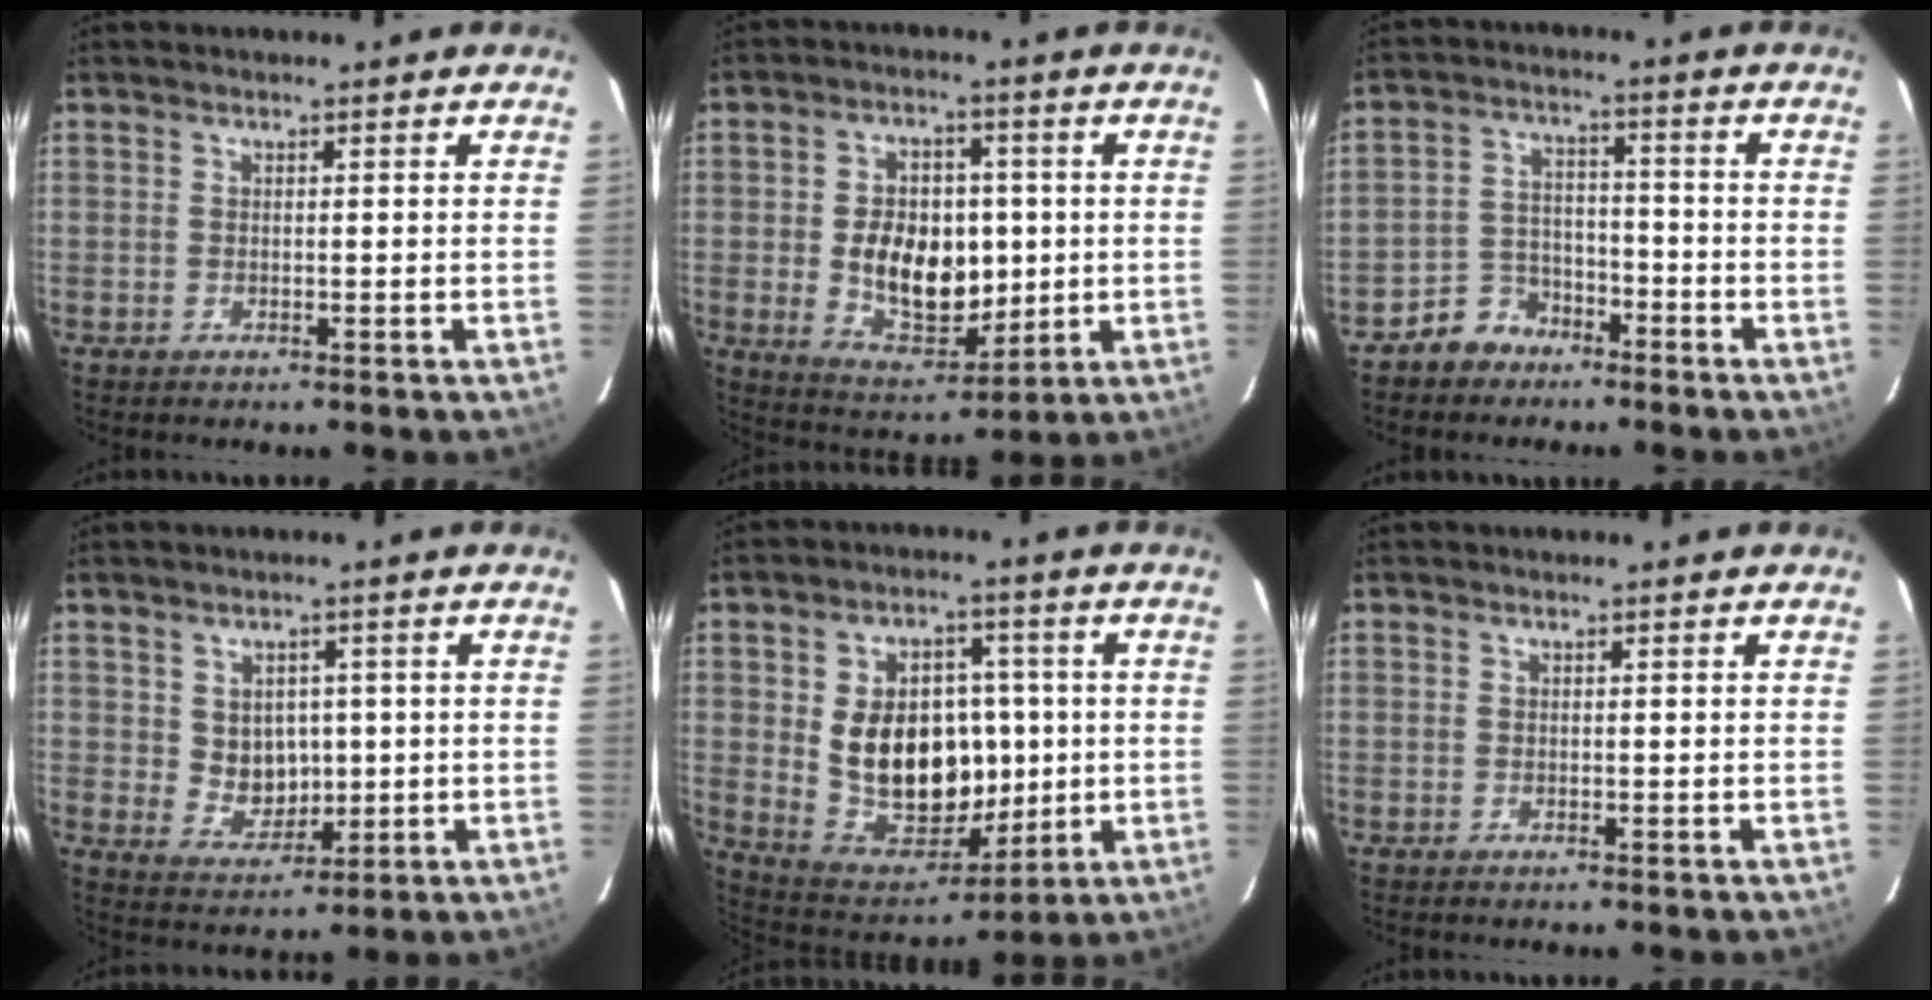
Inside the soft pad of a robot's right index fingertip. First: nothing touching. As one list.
[{"total": 13.5, "force": [-0.4, 9.0, 10.0], "torque": [-0.188, 0.005, 0.012]}, {"total": 6.7, "force": [-4.9, 4.5, 0.7], "torque": [-0.029, 0.026, -0.082]}, {"total": 6.3, "force": [0.7, 5.4, 3.1], "torque": [-0.055, 0.004, 0.027]}, {"total": 16.9, "force": [0.4, 12.4, 11.6], "torque": [-0.226, 0.008, 0.035]}, {"total": 0.0}]